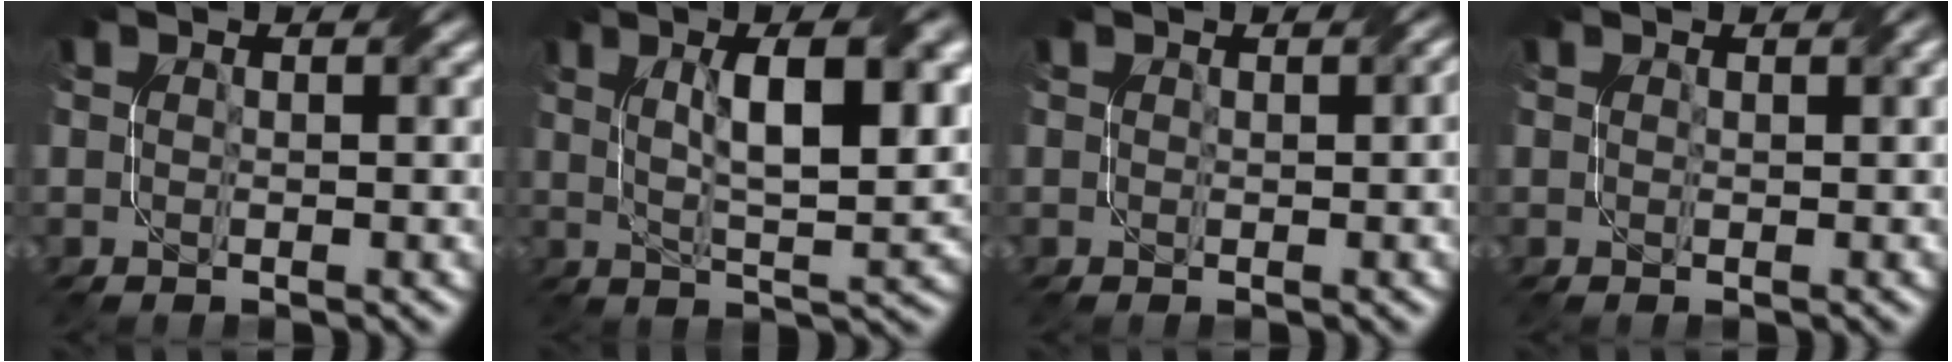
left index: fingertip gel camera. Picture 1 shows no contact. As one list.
[{"total": 10.2, "force": [2.9, 3.0, 9.3], "torque": [-0.132, 0.007, 0.046]}, {"total": 0.8, "force": [-0.5, 0.0, 0.6], "torque": [-0.001, 0.003, -0.008]}, {"total": 0.8, "force": [0.6, 0.1, 0.5], "torque": [-0.006, 0.002, 0.010]}]